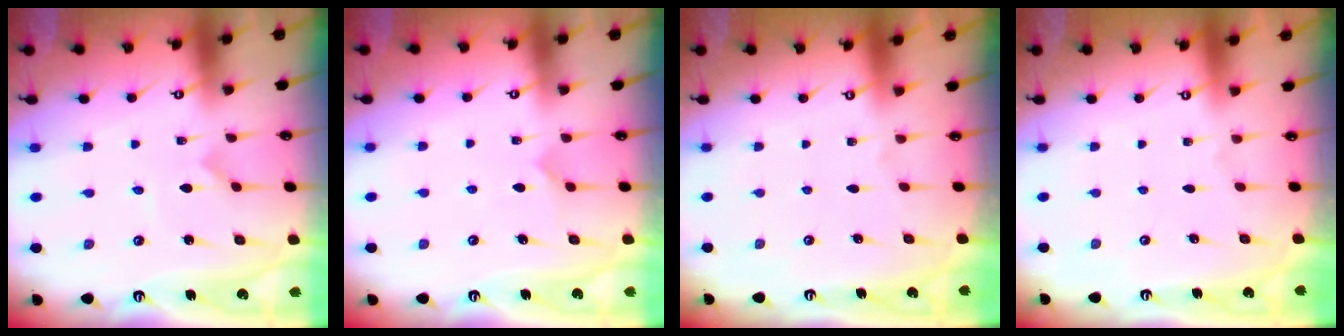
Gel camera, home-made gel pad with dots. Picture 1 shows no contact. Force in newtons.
{"total": 4.9, "press": 4.9, "slide": 0.5}
{"total": 0.0}
{"total": 0.0}